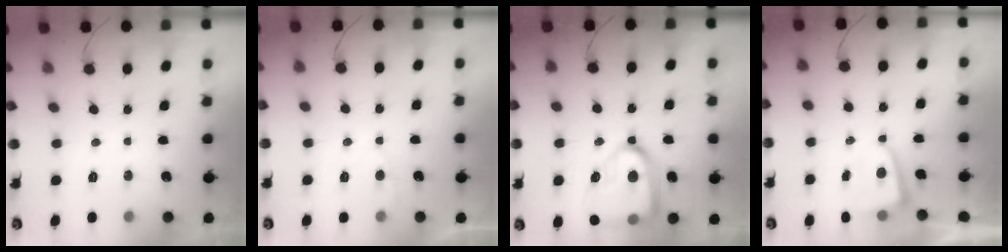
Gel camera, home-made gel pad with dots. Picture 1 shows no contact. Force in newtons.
{"total": 2.2, "press": 2.2, "slide": 0.2}
{"total": 21.7, "press": 21.7, "slide": 1.8}
{"total": 1.6, "press": 1.6, "slide": 0.3}